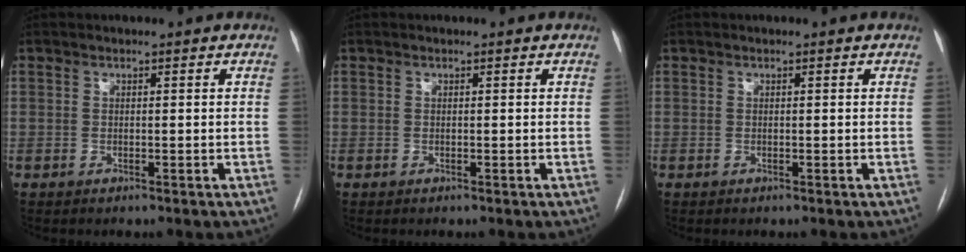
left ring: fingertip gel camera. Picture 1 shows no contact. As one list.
[{"total": 0.0}, {"total": 0.0}]